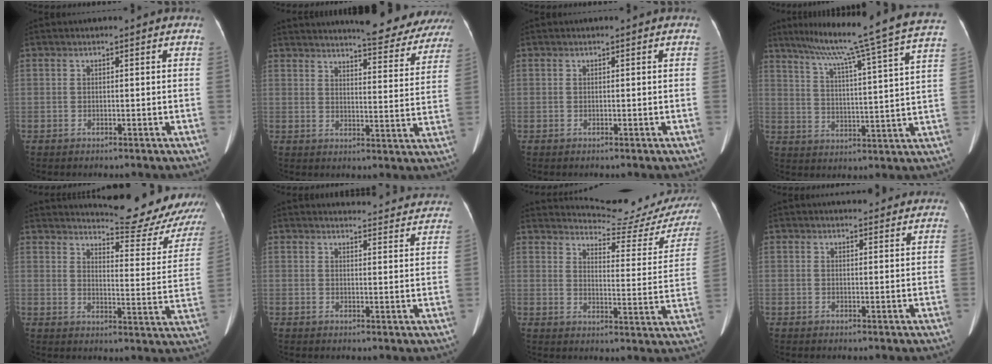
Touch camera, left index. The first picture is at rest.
{"total": 22.4, "force": [20.5, 4.0, 8.2], "torque": [-0.100, -0.052, 0.231]}
{"total": 0.0}
{"total": 24.7, "force": [20.0, -1.6, 14.4], "torque": [-0.235, -0.027, 0.262]}
{"total": 20.7, "force": [19.7, 2.6, 6.0], "torque": [-0.072, -0.089, 0.222]}
{"total": 18.2, "force": [17.7, 3.3, 2.9], "torque": [-0.011, -0.031, 0.185]}
{"total": 18.9, "force": [18.5, 1.5, 3.7], "torque": [-0.039, -0.098, 0.204]}
{"total": 6.8, "force": [6.2, 1.8, 2.2], "torque": [-0.016, 0.010, 0.065]}